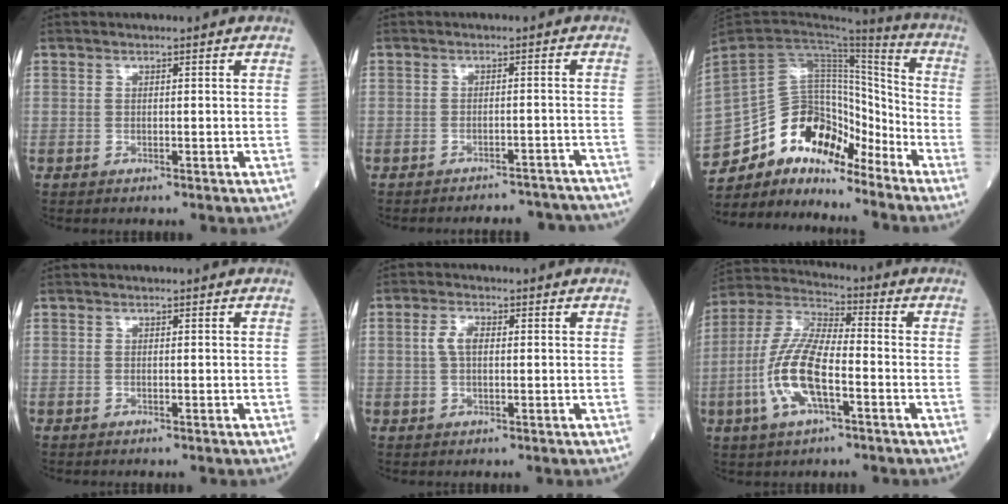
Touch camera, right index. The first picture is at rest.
{"total": 10.1, "force": [-9.9, 1.6, 1.5], "torque": [-0.004, 0.012, -0.103]}
{"total": 18.3, "force": [-15.4, 7.3, 6.6], "torque": [-0.130, 0.060, -0.264]}
{"total": 0.0}
{"total": 3.0, "force": [0.4, 1.4, 2.6], "torque": [-0.055, 0.010, 0.008]}
{"total": 12.6, "force": [-3.6, 3.8, 11.5], "torque": [-0.249, 0.002, -0.071]}